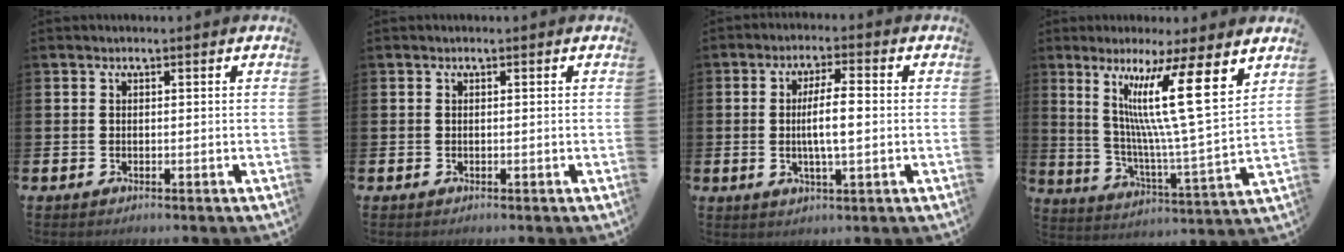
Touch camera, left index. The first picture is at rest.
{"total": 0.0}
{"total": 6.3, "force": [0.1, 1.3, 6.1], "torque": [-0.100, 0.001, -0.002]}
{"total": 14.9, "force": [8.4, 0.8, 12.3], "torque": [-0.231, -0.042, 0.127]}